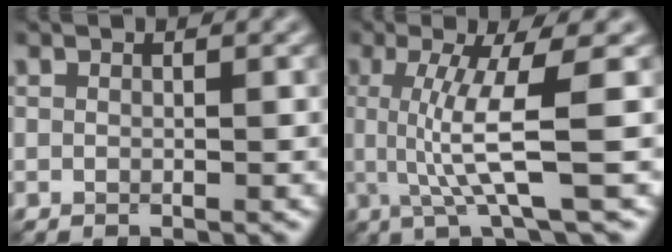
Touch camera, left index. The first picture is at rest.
{"total": 6.2, "force": [0.2, 1.0, 6.1], "torque": [-0.114, -0.003, 0.006]}